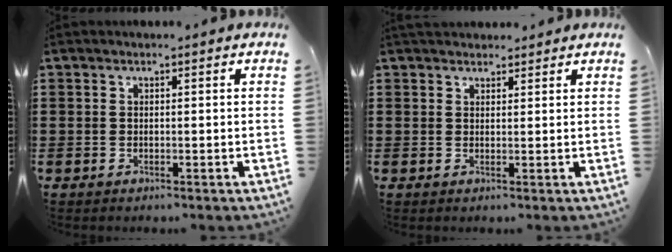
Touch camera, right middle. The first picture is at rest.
{"total": 2.0, "force": [1.9, 0.4, -0.1], "torque": [-0.004, 0.003, 0.038]}